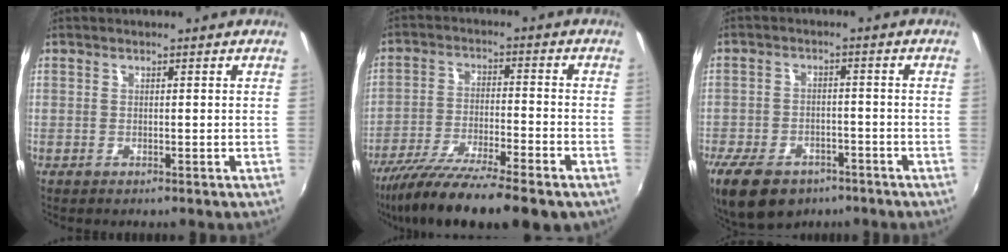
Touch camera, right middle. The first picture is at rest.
{"total": 18.1, "force": [-13.9, 2.9, 11.2], "torque": [-0.212, -0.049, -0.231]}
{"total": 14.0, "force": [-9.2, 7.8, 7.0], "torque": [-0.172, -0.022, -0.150]}